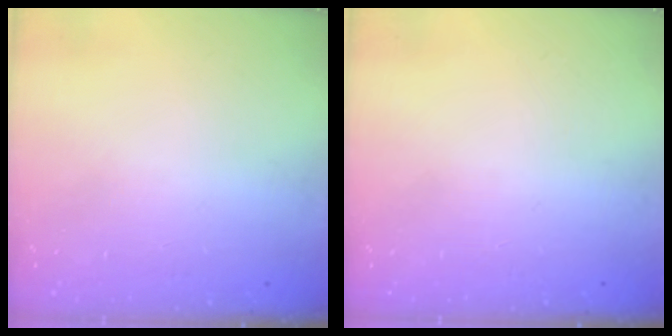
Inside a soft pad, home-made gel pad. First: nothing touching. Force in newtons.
{"total": 0.0}